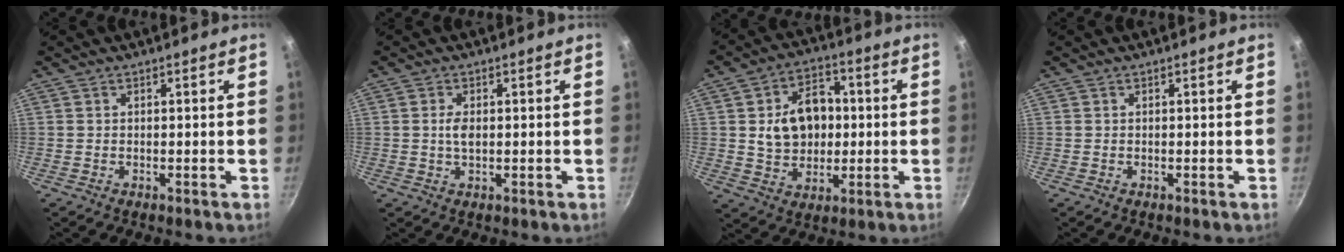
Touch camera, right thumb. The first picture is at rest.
{"total": 2.7, "force": [0.2, 1.5, 2.2], "torque": [-0.037, 0.000, 0.002]}
{"total": 12.7, "force": [1.0, 9.5, 8.4], "torque": [-0.102, 0.011, 0.018]}
{"total": 0.0}